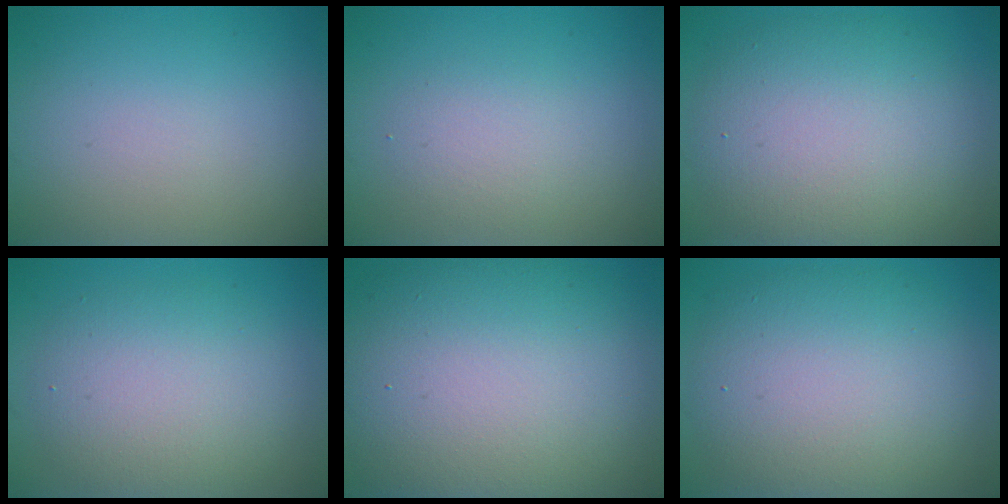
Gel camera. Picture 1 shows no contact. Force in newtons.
{"total": 2.1, "press": 2.1, "slide": 0.1}
{"total": 9.0, "press": 9.0, "slide": 1.0}
{"total": 5.3, "press": 5.3, "slide": 0.5}
{"total": 14.7, "press": 14.6, "slide": 1.5}
{"total": 9.5, "press": 9.5, "slide": 0.4}